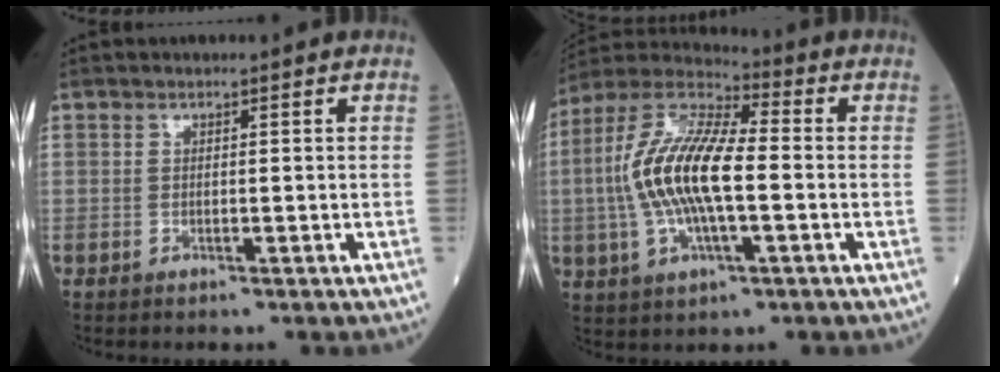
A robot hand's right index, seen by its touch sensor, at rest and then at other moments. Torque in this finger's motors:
{"motor_torque": [1.56, -0.02, 1.05, 0.21]}